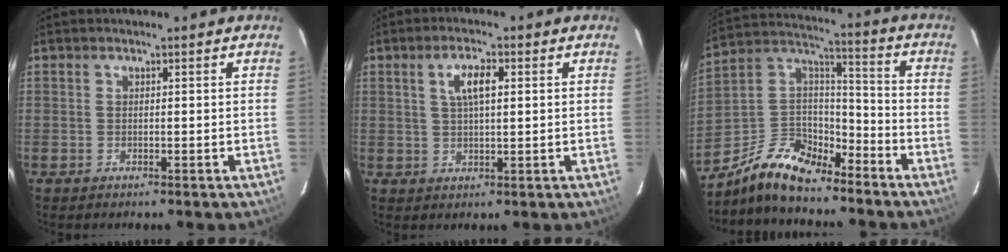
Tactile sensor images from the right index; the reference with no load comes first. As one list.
[{"total": 4.8, "force": [1.5, 1.6, 4.3], "torque": [-0.081, 0.009, 0.029]}, {"total": 14.1, "force": [-11.0, 5.7, 6.7], "torque": [-0.159, 0.027, -0.208]}]